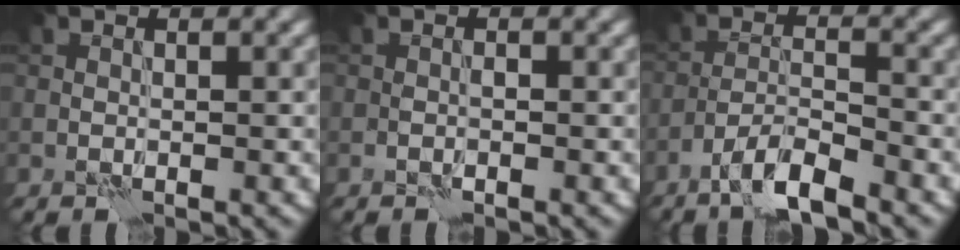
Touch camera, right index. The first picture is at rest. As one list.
[{"total": 0.0}, {"total": 4.3, "force": [-3.3, 0.5, 2.7], "torque": [-0.049, 0.004, -0.068]}]